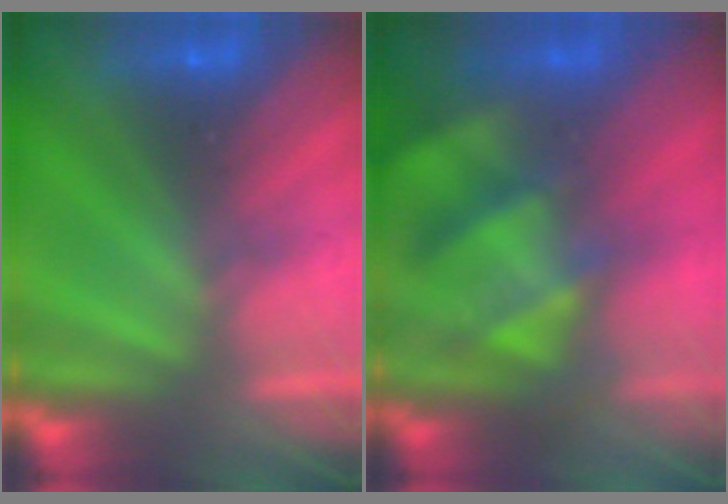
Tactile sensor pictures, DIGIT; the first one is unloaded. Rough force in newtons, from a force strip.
{"total": 5.2}